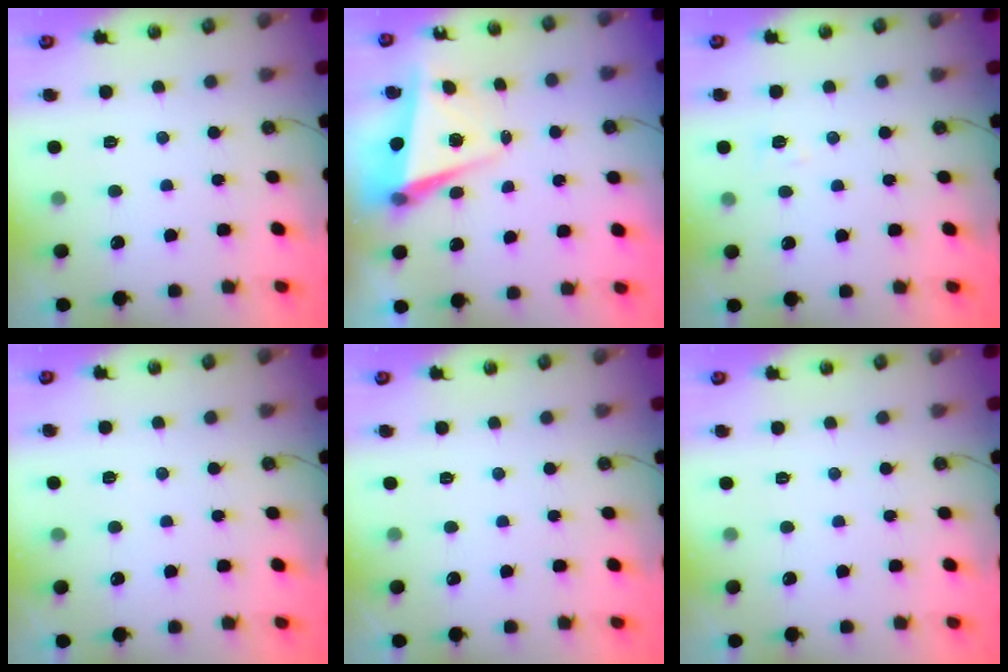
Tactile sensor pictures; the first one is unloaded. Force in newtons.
{"total": 5.6, "press": 5.6, "slide": 1.0}
{"total": 5.0, "press": 4.5, "slide": 2.1}
{"total": 2.8, "press": 2.2, "slide": 1.6}
{"total": 0.0}
{"total": 0.0}